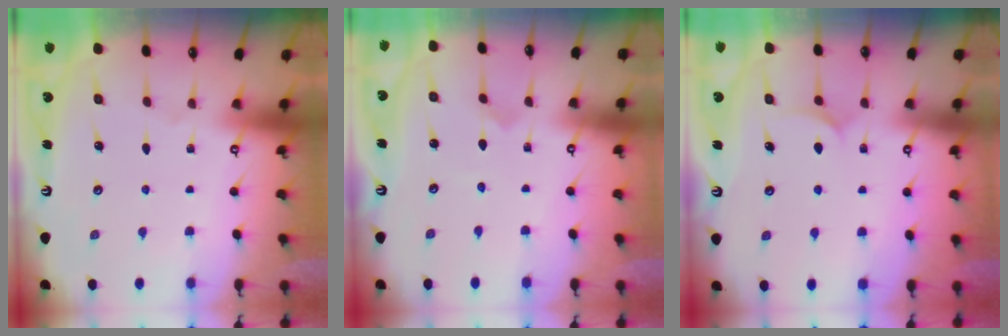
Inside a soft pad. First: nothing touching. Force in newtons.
{"total": 0.0}
{"total": 5.4, "press": 5.4, "slide": 0.3}